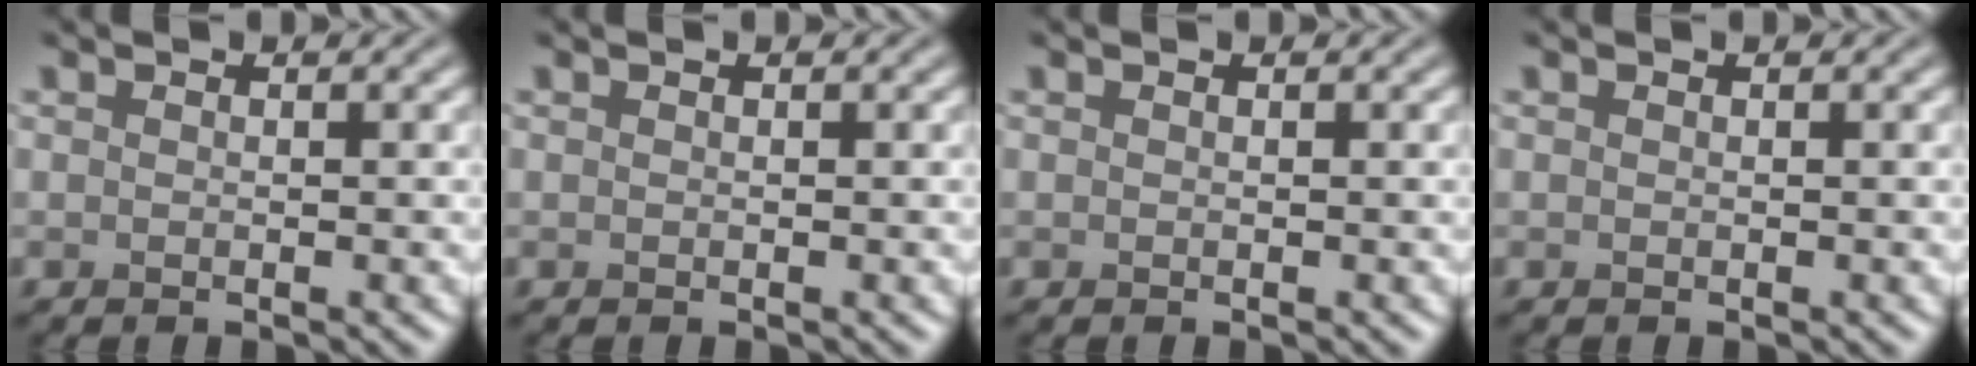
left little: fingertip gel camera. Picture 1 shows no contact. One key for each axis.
{"total": 0.0}
{"total": 0.0}
{"total": 0.0}